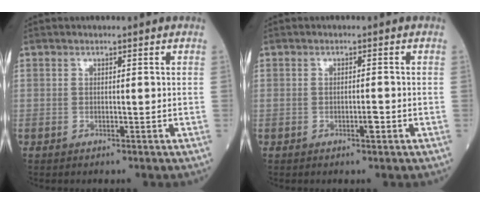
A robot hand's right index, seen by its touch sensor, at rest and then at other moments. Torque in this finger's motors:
{"motor_torque": [0.39, -0.10, 0.04, 0.06]}